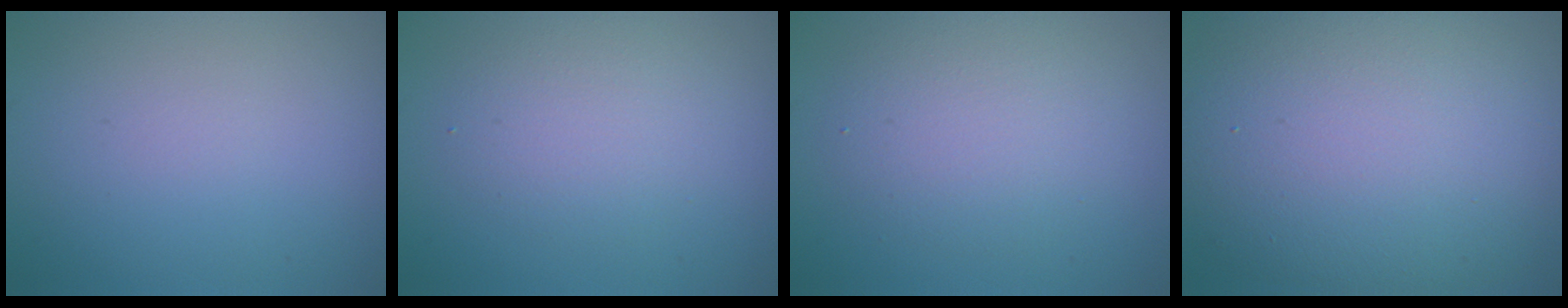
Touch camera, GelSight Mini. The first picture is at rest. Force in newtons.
{"total": 2.8, "press": 2.8, "slide": 0.2}
{"total": 3.9, "press": 3.9, "slide": 0.2}
{"total": 14.2, "press": 14.2, "slide": 0.1}